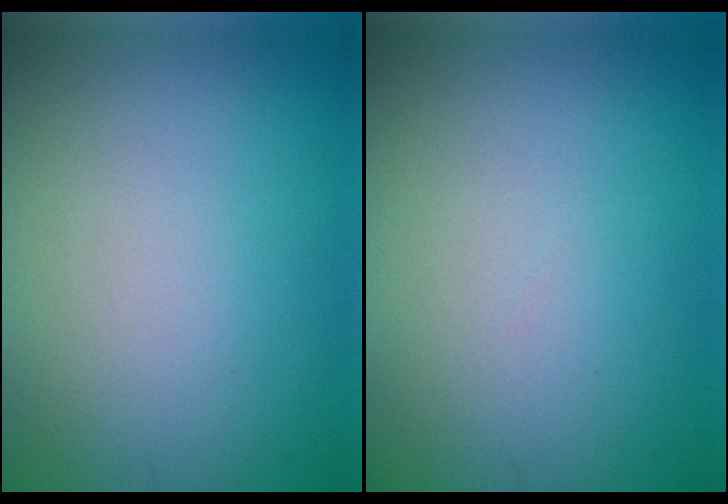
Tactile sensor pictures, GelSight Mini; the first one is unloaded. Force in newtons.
{"total": 0.0}